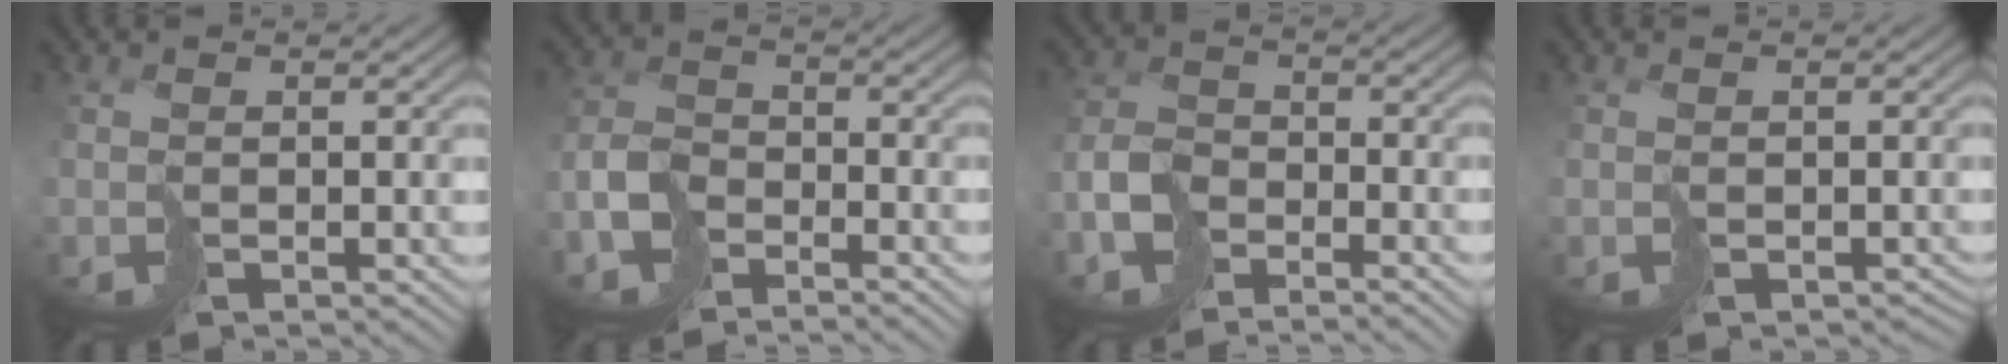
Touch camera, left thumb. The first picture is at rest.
{"total": 5.0, "force": [-4.0, 2.6, 1.5], "torque": [-0.026, -0.001, -0.092]}
{"total": 4.8, "force": [-3.7, 2.5, 1.6], "torque": [-0.027, -0.001, -0.085]}
{"total": 1.5, "force": [-0.7, 1.0, 0.7], "torque": [-0.009, -0.010, -0.008]}